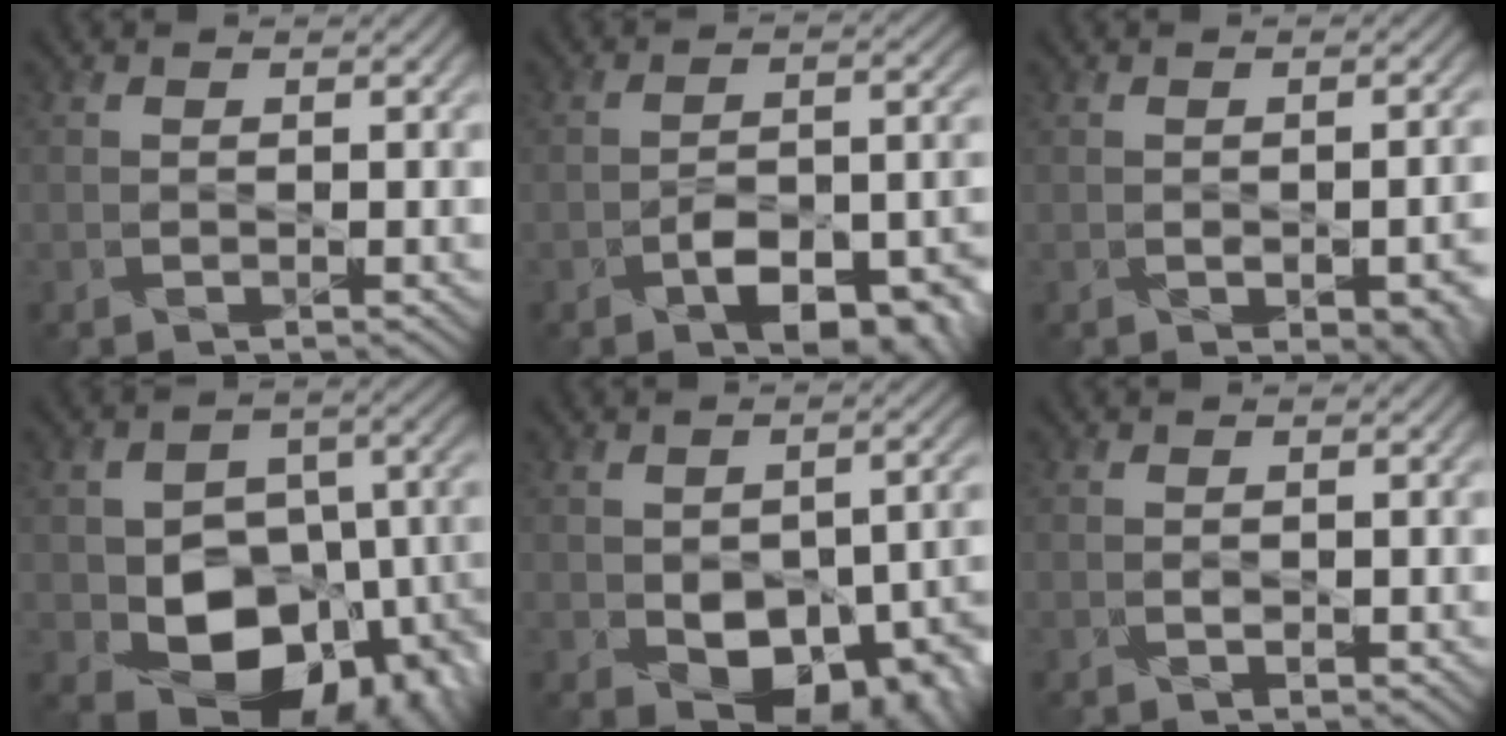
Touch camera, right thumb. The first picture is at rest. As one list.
[{"total": 8.8, "force": [-4.2, 4.2, 6.5], "torque": [-0.100, -0.002, -0.070]}, {"total": 5.9, "force": [-2.2, 3.0, 4.6], "torque": [-0.045, -0.009, -0.011]}, {"total": 14.7, "force": [-4.7, 10.4, 9.3], "torque": [-0.150, -0.037, -0.074]}, {"total": 13.0, "force": [-4.3, 7.9, 9.4], "torque": [-0.111, -0.019, -0.051]}, {"total": 1.0, "force": [-0.3, 0.6, 0.7], "torque": [-0.017, -0.001, -0.004]}]